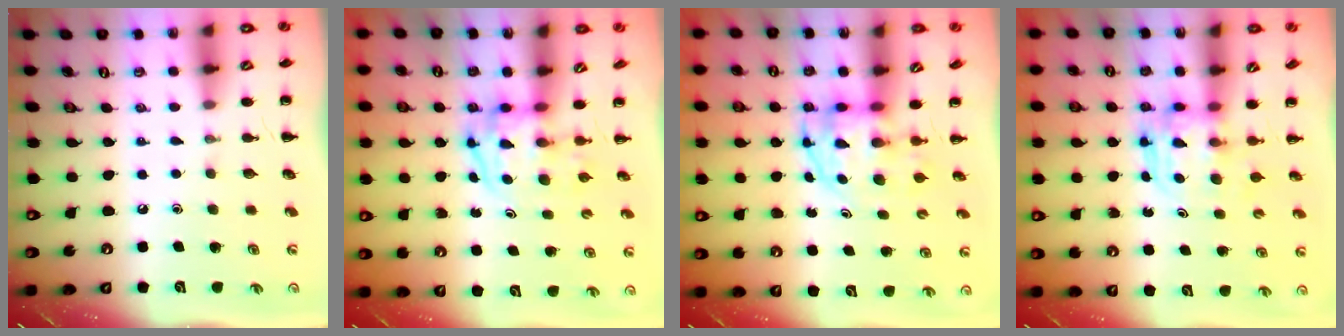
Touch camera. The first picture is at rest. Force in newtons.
{"total": 3.9, "press": 3.9, "slide": 0.6}
{"total": 3.7, "press": 3.7, "slide": 0.5}
{"total": 3.8, "press": 3.7, "slide": 0.3}